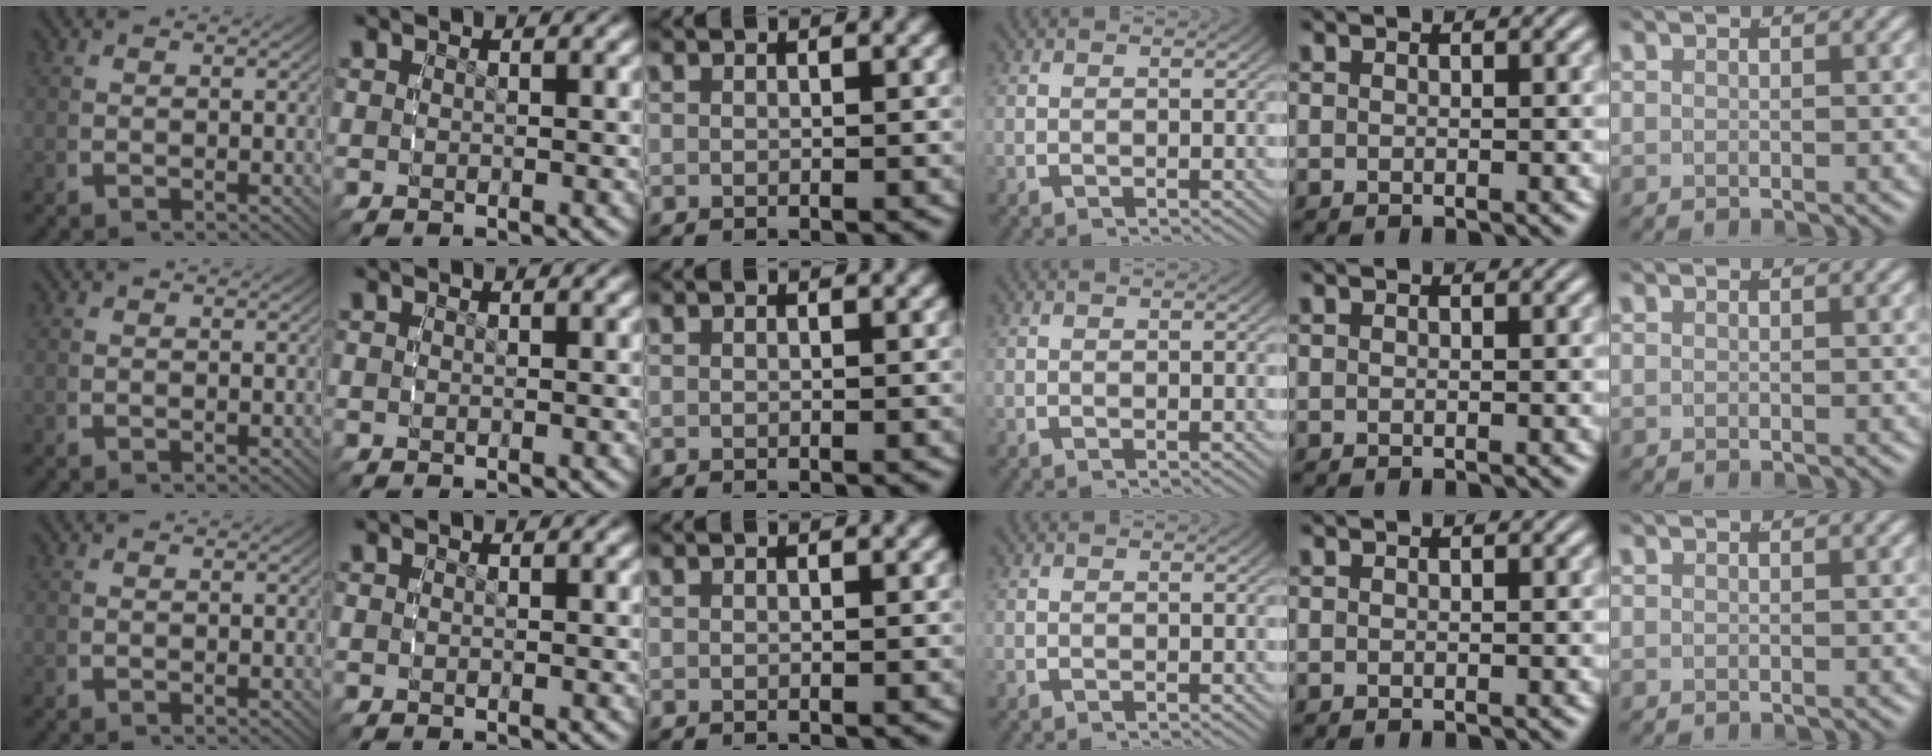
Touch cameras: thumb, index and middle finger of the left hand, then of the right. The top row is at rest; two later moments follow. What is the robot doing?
{"motion": "reach", "object": "photo album"}